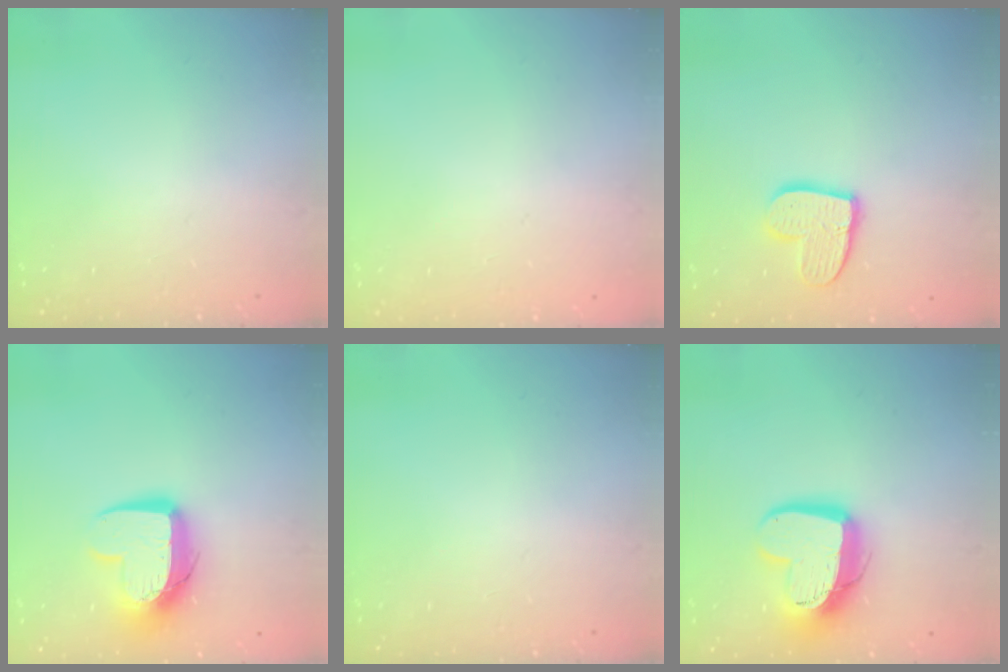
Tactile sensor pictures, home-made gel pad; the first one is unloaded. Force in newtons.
{"total": 0.0}
{"total": 11.5, "press": 11.4, "slide": 0.9}
{"total": 12.3, "press": 12.3, "slide": 0.9}
{"total": 0.0}
{"total": 16.9, "press": 16.9, "slide": 1.4}